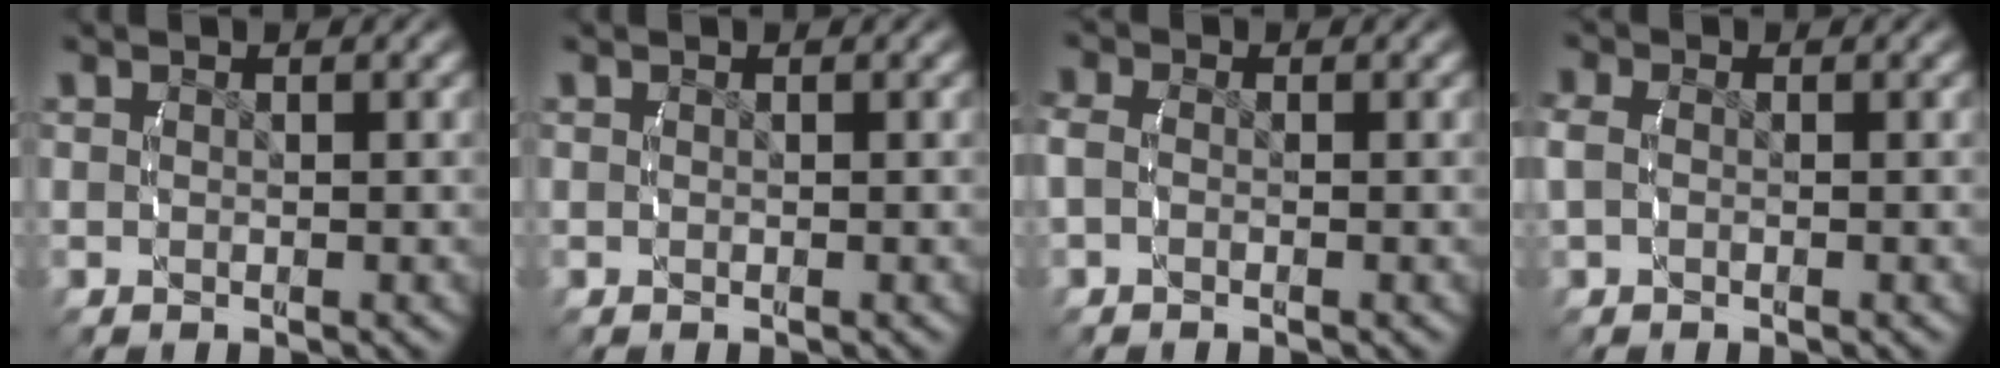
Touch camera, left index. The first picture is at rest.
{"total": 0.0}
{"total": 2.0, "force": [-0.3, 1.8, 0.8], "torque": [-0.037, -0.001, -0.013]}
{"total": 1.7, "force": [-0.1, 1.5, 0.8], "torque": [-0.036, -0.001, -0.005]}